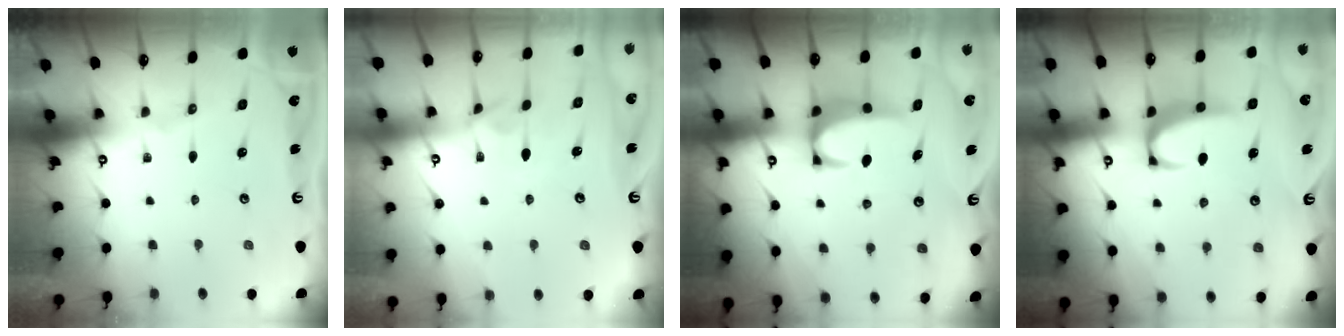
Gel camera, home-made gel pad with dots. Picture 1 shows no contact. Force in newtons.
{"total": 1.3, "press": 1.0, "slide": 0.8}
{"total": 3.8, "press": 3.7, "slide": 0.7}
{"total": 2.6, "press": 2.5, "slide": 0.8}